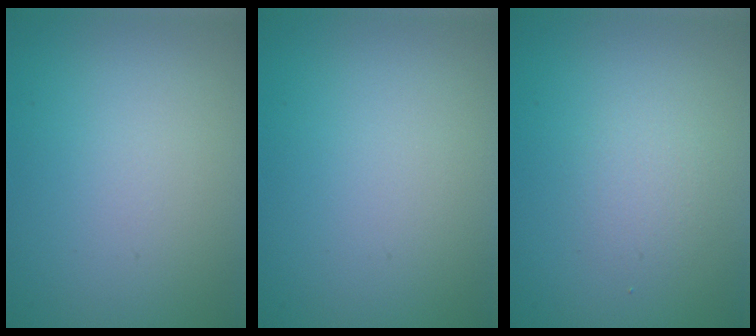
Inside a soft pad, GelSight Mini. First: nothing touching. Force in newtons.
{"total": 0.0}
{"total": 1.4, "press": 1.3, "slide": 0.1}